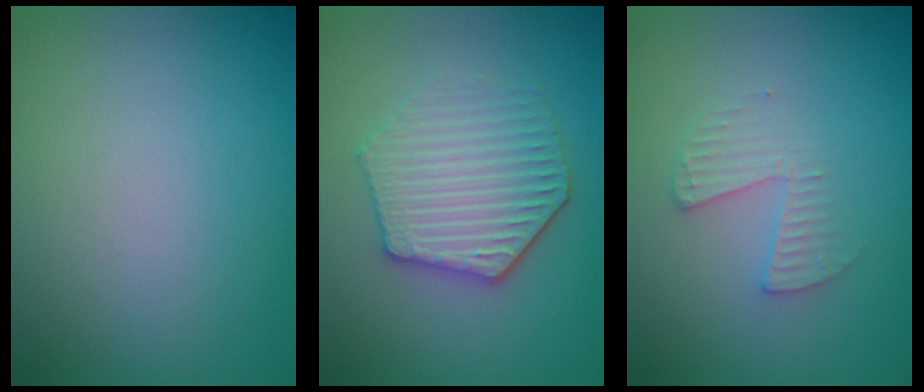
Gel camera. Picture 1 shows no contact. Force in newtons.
{"total": 4.4, "press": 4.0, "slide": 1.8}
{"total": 2.1, "press": 2.0, "slide": 0.1}